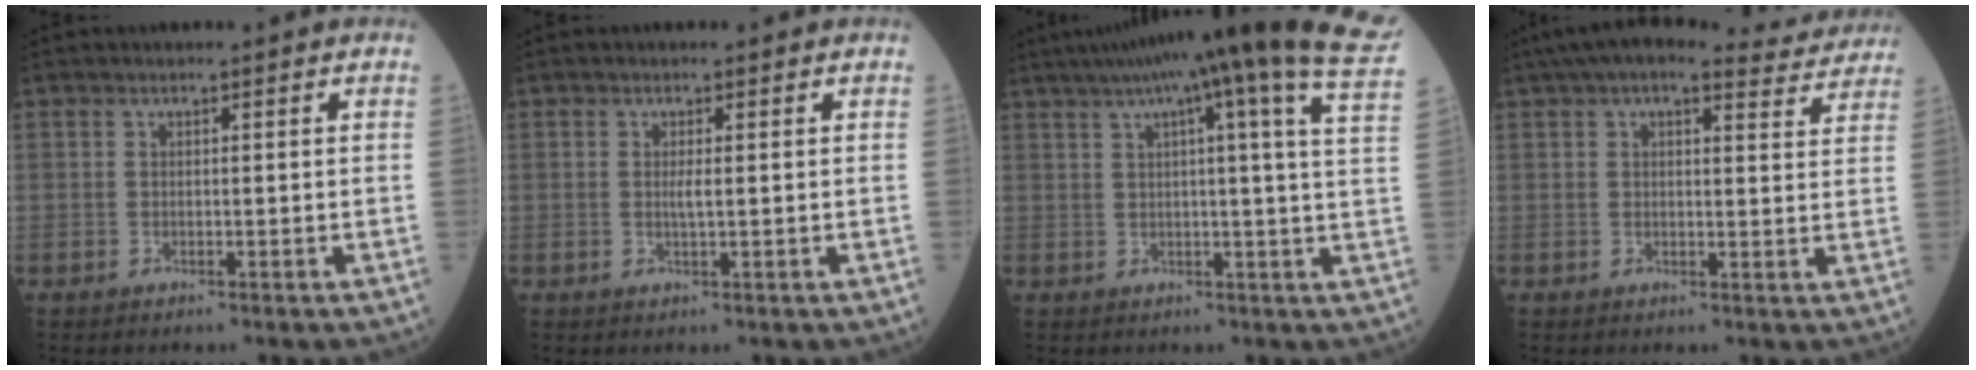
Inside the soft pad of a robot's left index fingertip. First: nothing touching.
{"total": 1.2, "force": [-0.2, 0.0, 1.2], "torque": [-0.030, -0.006, -0.002]}
{"total": 22.6, "force": [16.6, -0.5, 15.2], "torque": [-0.233, -0.003, 0.198]}
{"total": 12.6, "force": [11.3, 3.1, 4.8], "torque": [-0.059, 0.028, 0.133]}